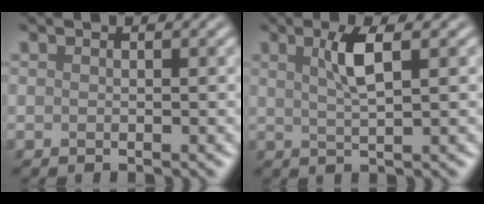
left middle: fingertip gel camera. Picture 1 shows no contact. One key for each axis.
{"total": 3.2, "fx": 1.2, "fy": 0.7, "fz": 2.9, "tx": -0.053, "ty": 0.005, "tz": 0.021}